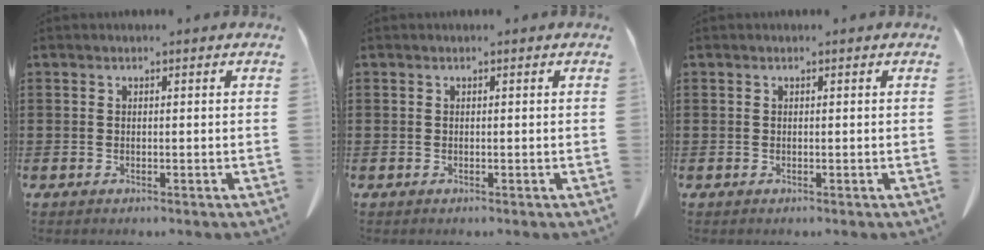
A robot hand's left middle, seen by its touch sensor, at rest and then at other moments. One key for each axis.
{"total": 0.0}
{"total": 0.0}